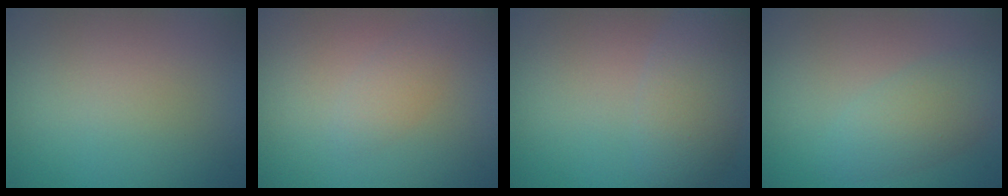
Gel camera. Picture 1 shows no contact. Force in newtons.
{"total": 1.4, "press": 1.4, "slide": 0.1}
{"total": 4.4, "press": 4.4, "slide": 0.1}
{"total": 3.3, "press": 3.3, "slide": 0.1}